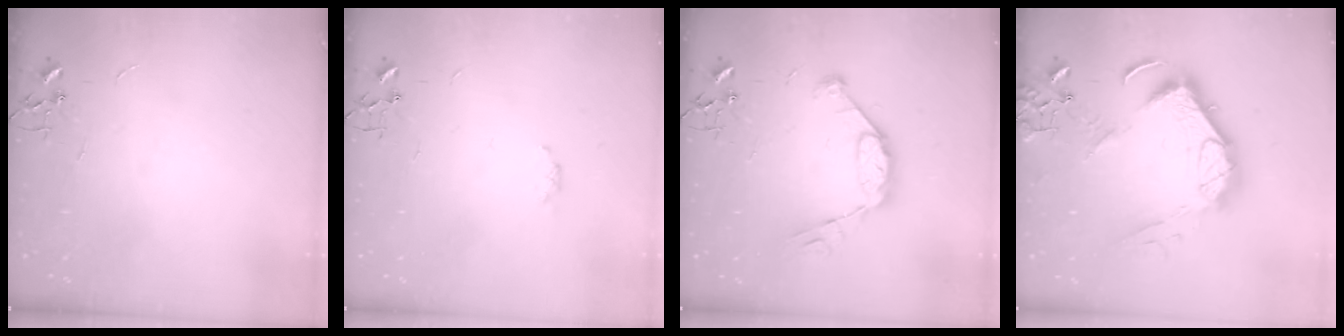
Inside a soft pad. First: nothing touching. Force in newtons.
{"total": 3.6, "press": 3.5, "slide": 1.1}
{"total": 11.0, "press": 10.9, "slide": 0.7}
{"total": 19.2, "press": 19.0, "slide": 2.3}